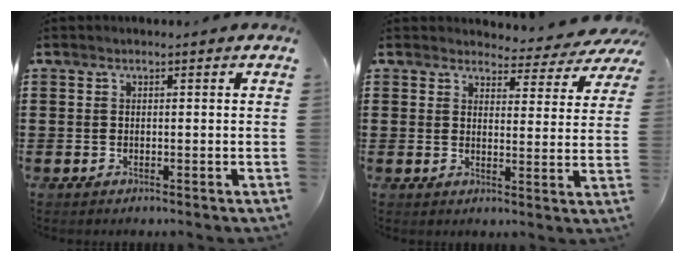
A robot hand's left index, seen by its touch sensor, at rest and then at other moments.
{"total": 3.6, "force": [3.5, 0.7, 0.5], "torque": [-0.022, -0.022, 0.058]}